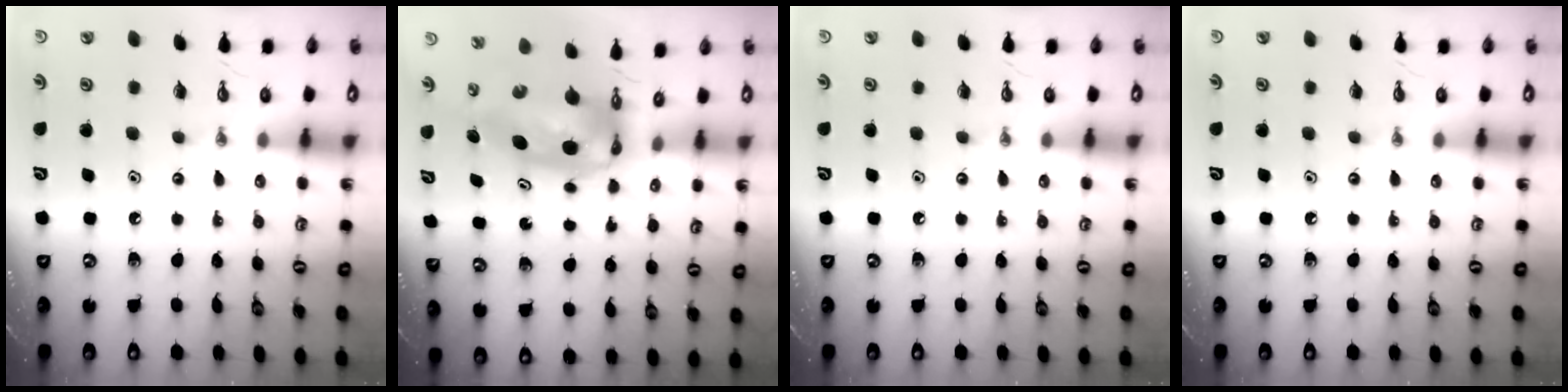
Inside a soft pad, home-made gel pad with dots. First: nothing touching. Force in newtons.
{"total": 6.6, "press": 6.5, "slide": 0.6}
{"total": 0.0}
{"total": 0.0}